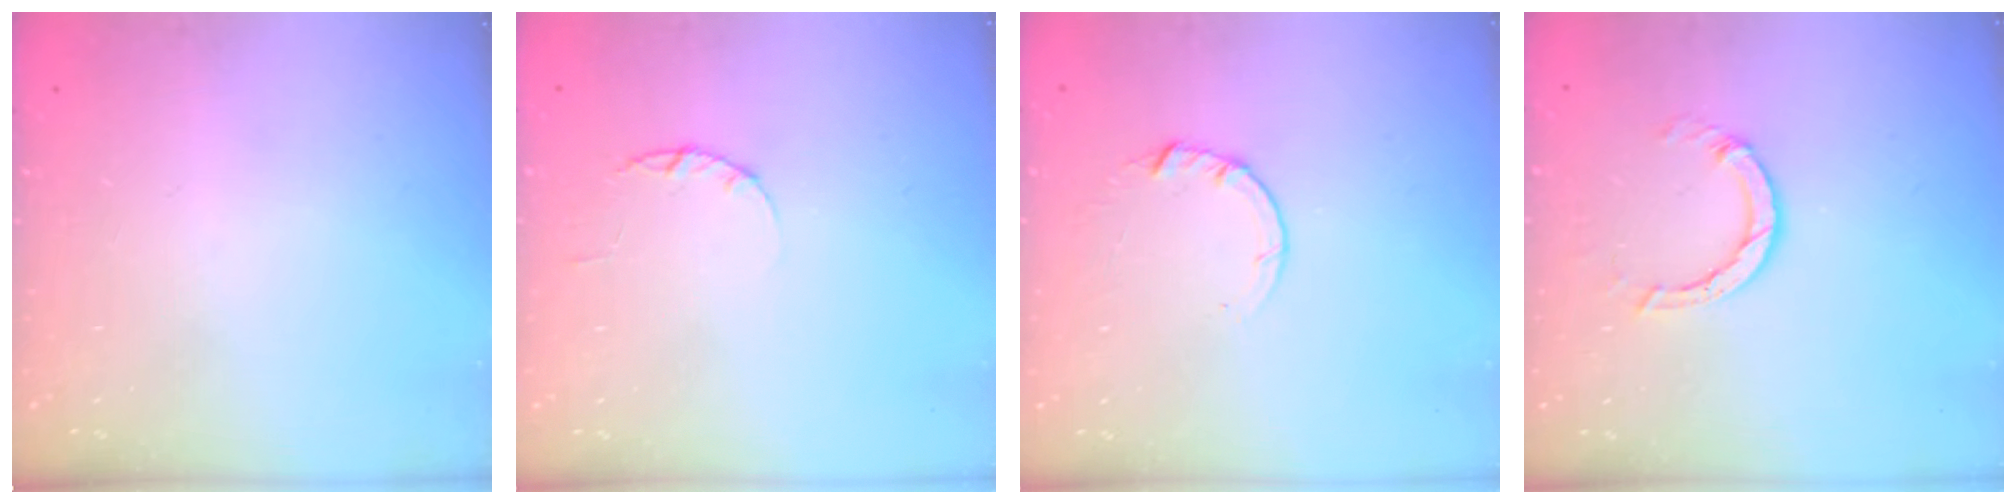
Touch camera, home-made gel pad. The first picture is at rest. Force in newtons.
{"total": 1.7, "press": 1.7, "slide": 0.3}
{"total": 3.5, "press": 3.5, "slide": 0.4}
{"total": 4.4, "press": 4.4, "slide": 0.5}